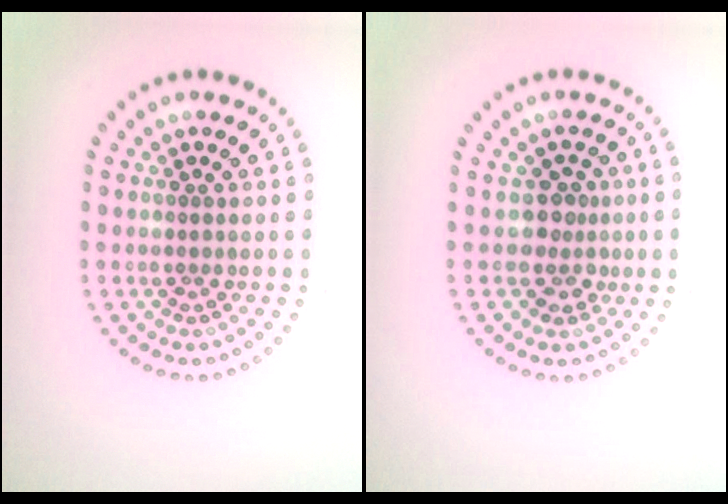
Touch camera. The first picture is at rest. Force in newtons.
{"total": 2.4, "press": 1.9, "slide": 1.5}